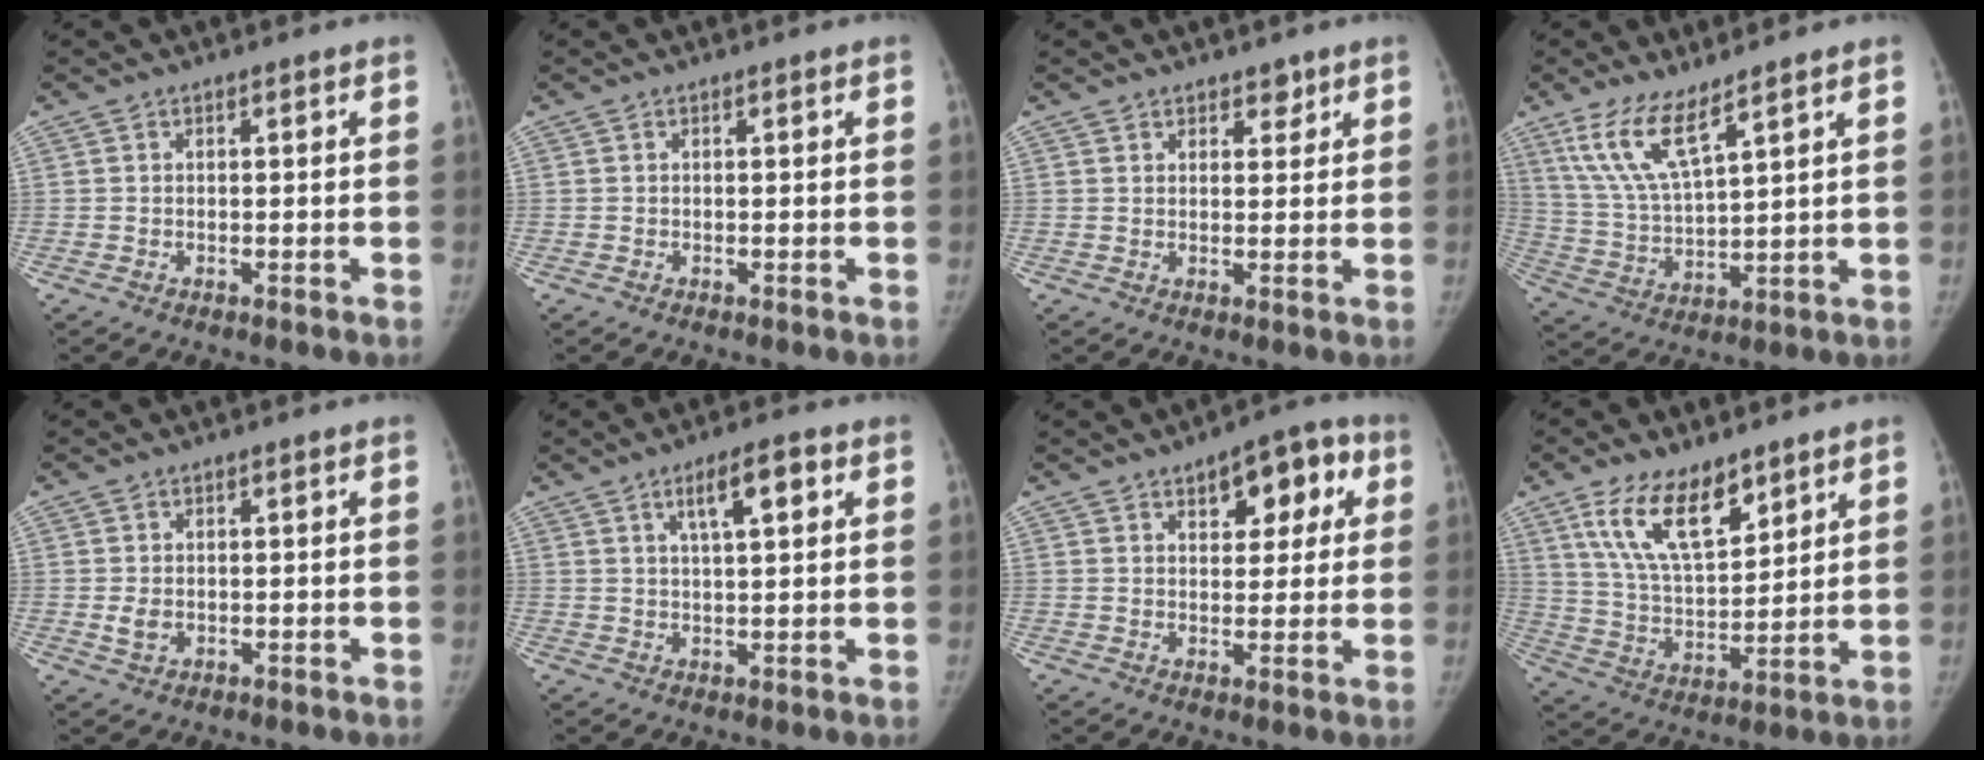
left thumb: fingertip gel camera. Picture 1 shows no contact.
{"total": 0.0}
{"total": 2.4, "force": [1.7, 1.5, 0.5], "torque": [0.018, -0.009, 0.021]}
{"total": 10.1, "force": [6.7, 2.4, 7.2], "torque": [-0.142, -0.034, 0.148]}
{"total": 2.2, "force": [-0.1, 1.8, 1.3], "torque": [-0.018, -0.002, 0.003]}
{"total": 6.5, "force": [2.8, 2.0, 5.6], "torque": [-0.082, -0.001, 0.046]}
{"total": 10.0, "force": [4.3, 5.4, 7.2], "torque": [-0.050, 0.003, 0.052]}
{"total": 14.0, "force": [8.7, 6.3, 8.9], "torque": [-0.130, -0.045, 0.171]}